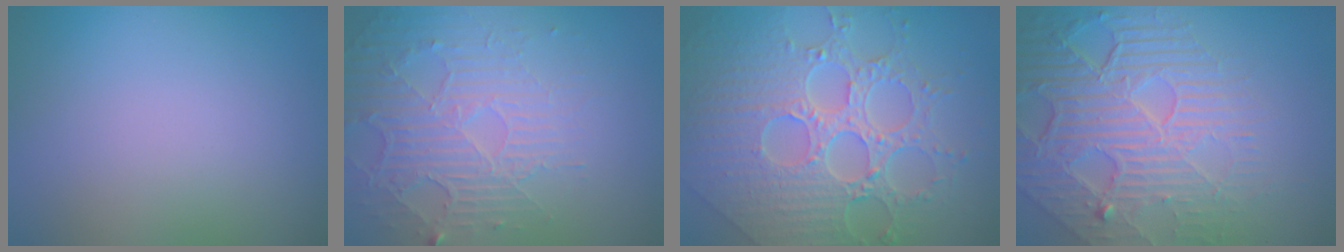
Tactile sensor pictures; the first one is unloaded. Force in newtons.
{"total": 5.7, "press": 3.4, "slide": 4.6}
{"total": 8.7, "press": 6.4, "slide": 5.8}
{"total": 8.6, "press": 5.8, "slide": 6.4}